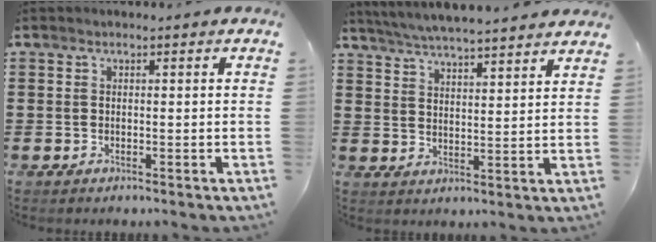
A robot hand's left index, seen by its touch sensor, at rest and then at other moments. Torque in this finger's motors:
{"motor_torque": [2.14, 0.00, 0.39, 0.21]}